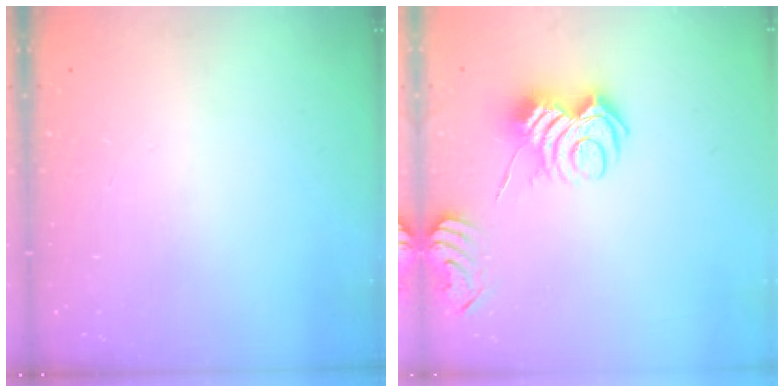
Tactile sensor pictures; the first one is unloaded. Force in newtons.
{"total": 6.2, "press": 6.2, "slide": 0.4}